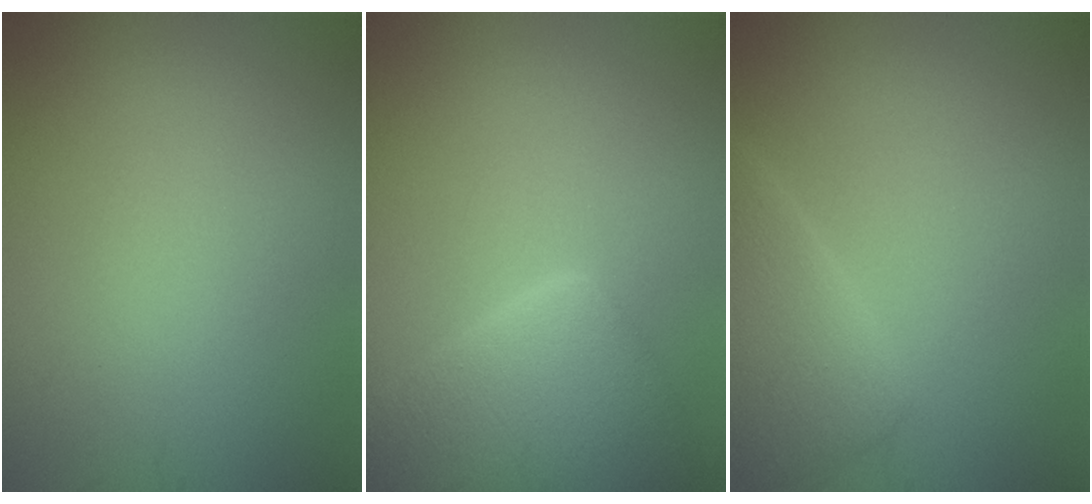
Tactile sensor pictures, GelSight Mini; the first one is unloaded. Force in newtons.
{"total": 7.2, "press": 7.2, "slide": 0.5}
{"total": 3.9, "press": 3.9, "slide": 0.2}